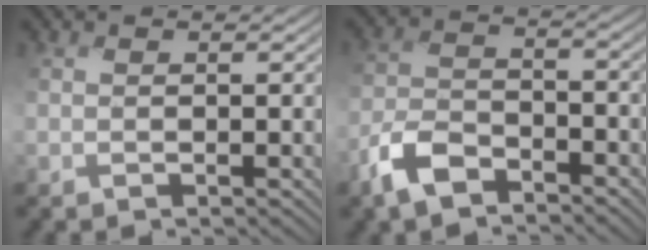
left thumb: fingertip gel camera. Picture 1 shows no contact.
{"total": 6.9, "force": [-5.1, 3.3, 3.3], "torque": [-0.071, 0.000, -0.120]}